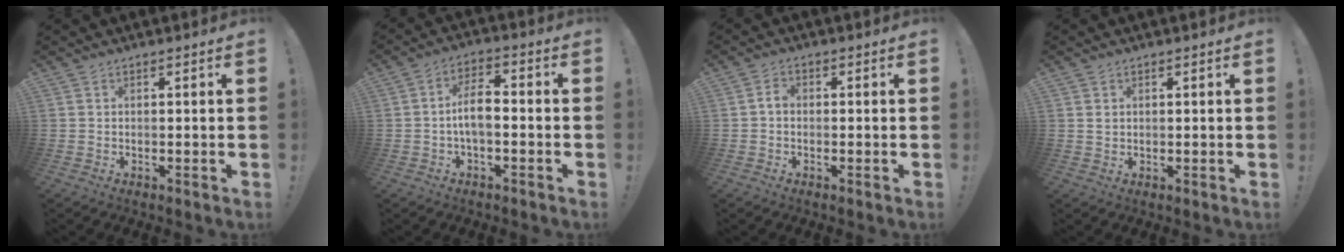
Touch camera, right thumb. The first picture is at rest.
{"total": 8.0, "force": [-1.3, 3.6, 7.0], "torque": [-0.131, 0.008, -0.025]}
{"total": 2.0, "force": [-0.7, 1.3, 1.5], "torque": [-0.026, 0.010, -0.013]}
{"total": 1.1, "force": [0.6, 0.9, 0.2], "torque": [0.004, 0.000, 0.010]}